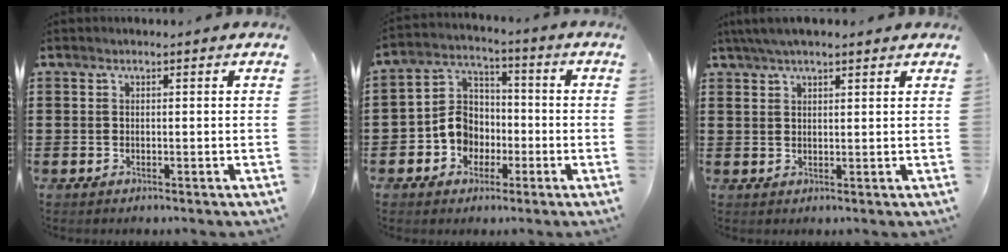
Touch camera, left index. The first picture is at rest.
{"total": 7.1, "force": [-2.2, 6.3, 2.5], "torque": [-0.079, 0.012, -0.047]}
{"total": 3.7, "force": [2.7, 1.1, 2.2], "torque": [-0.050, 0.005, 0.050]}